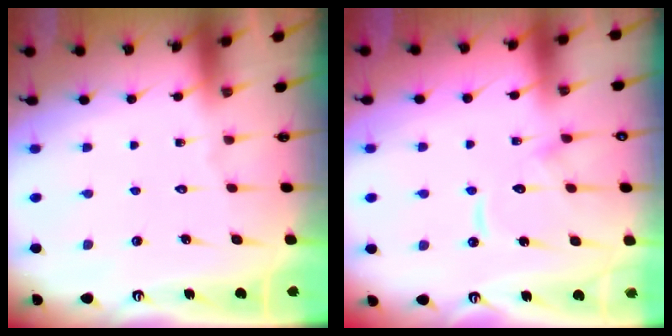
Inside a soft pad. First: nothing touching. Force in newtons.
{"total": 11.7, "press": 11.6, "slide": 1.0}